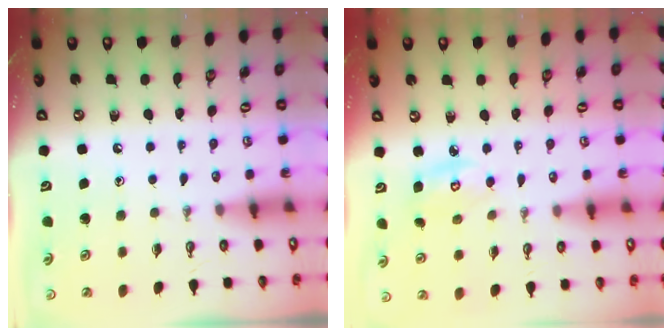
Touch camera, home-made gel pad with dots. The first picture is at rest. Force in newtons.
{"total": 4.7, "press": 4.6, "slide": 0.3}